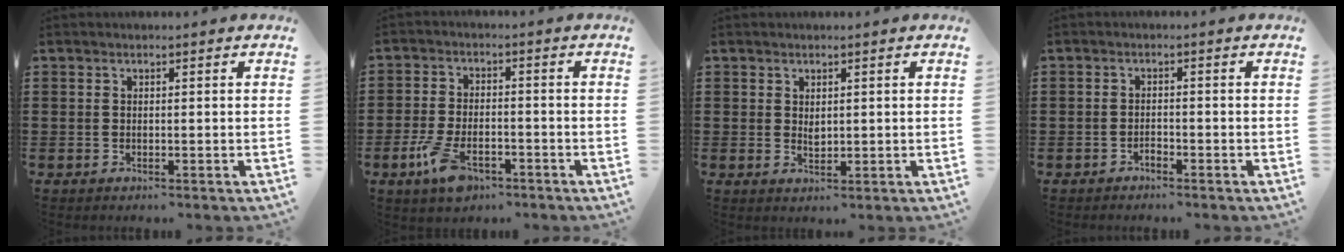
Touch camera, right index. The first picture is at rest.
{"total": 6.3, "force": [-3.7, 2.8, 4.3], "torque": [-0.102, -0.002, -0.071]}
{"total": 1.3, "force": [0.6, 0.7, 0.9], "torque": [-0.020, 0.003, 0.011]}
{"total": 1.2, "force": [-1.0, 0.5, 0.3], "torque": [-0.010, 0.000, -0.022]}